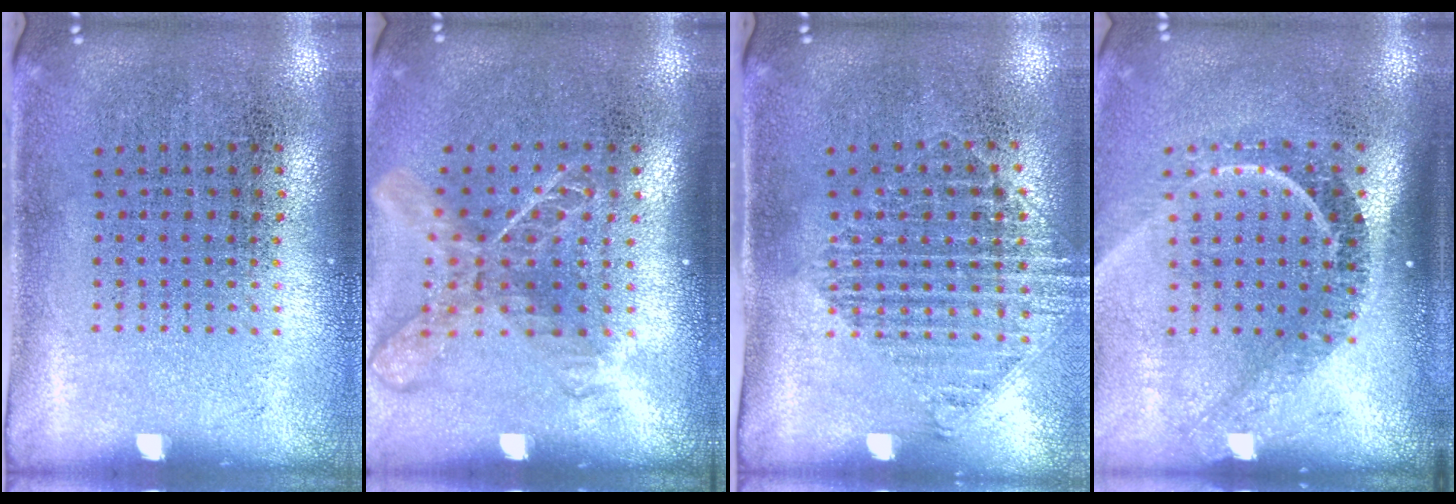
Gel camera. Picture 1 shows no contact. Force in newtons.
{"total": 1.8, "press": 1.4, "slide": 1.2}
{"total": 1.4, "press": 1.2, "slide": 0.7}
{"total": 2.3, "press": 1.6, "slide": 1.6}